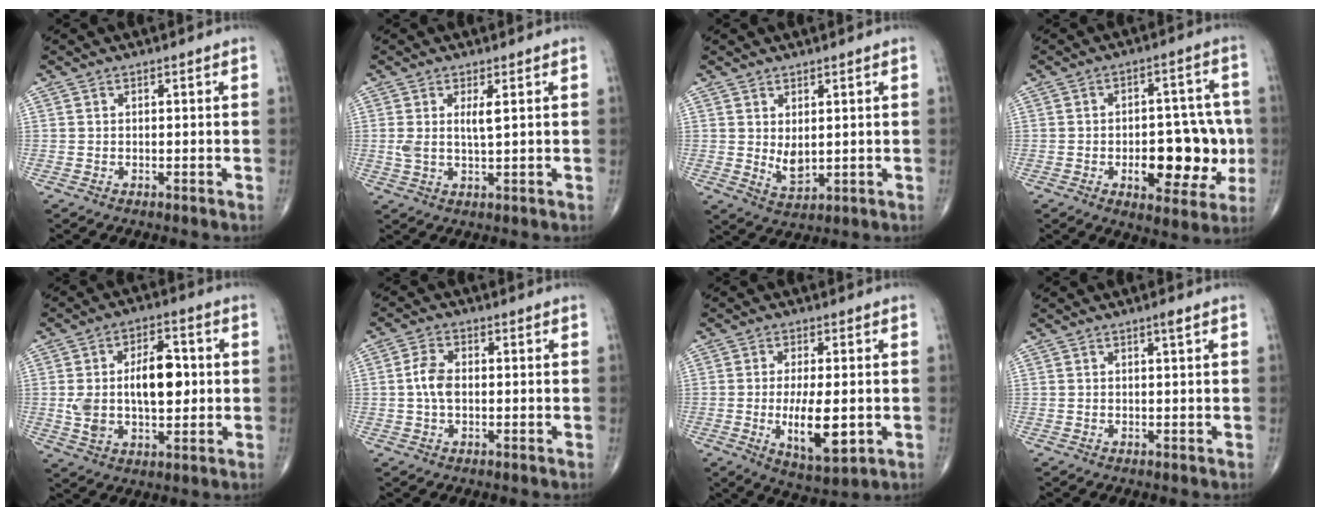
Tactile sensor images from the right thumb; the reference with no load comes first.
{"total": 3.7, "force": [1.1, 0.8, 3.5], "torque": [-0.069, -0.007, 0.023]}
{"total": 4.1, "force": [0.7, 2.2, 3.4], "torque": [-0.052, -0.017, 0.023]}
{"total": 15.8, "force": [-3.1, 8.1, 13.2], "torque": [-0.132, 0.025, -0.031]}
{"total": 13.6, "force": [0.9, 7.4, 11.3], "torque": [-0.177, 0.015, 0.022]}
{"total": 4.6, "force": [0.0, 2.7, 3.7], "torque": [-0.077, 0.010, -0.006]}
{"total": 10.7, "force": [-1.8, 4.1, 9.7], "torque": [-0.155, -0.018, -0.022]}
{"total": 1.1, "force": [0.6, 0.0, 0.9], "torque": [-0.012, -0.001, 0.009]}